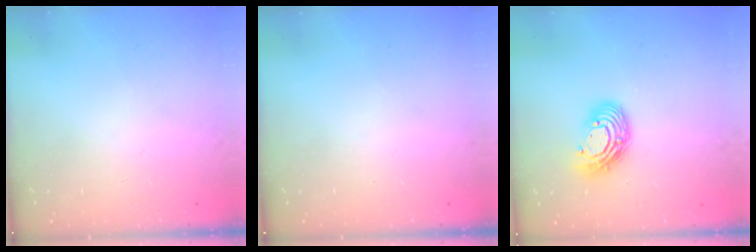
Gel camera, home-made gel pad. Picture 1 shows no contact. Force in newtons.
{"total": 0.0}
{"total": 11.8, "press": 11.7, "slide": 0.9}